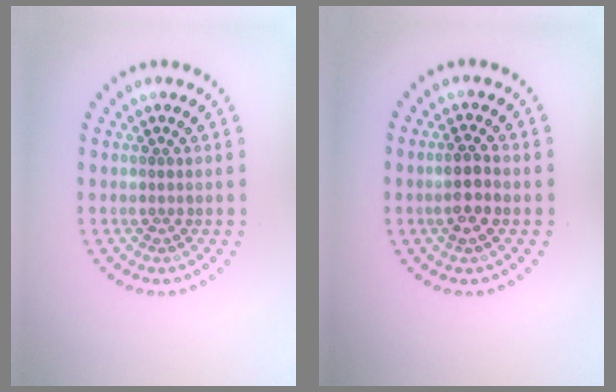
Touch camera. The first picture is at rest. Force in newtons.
{"total": 2.4, "press": 2.3, "slide": 0.7}